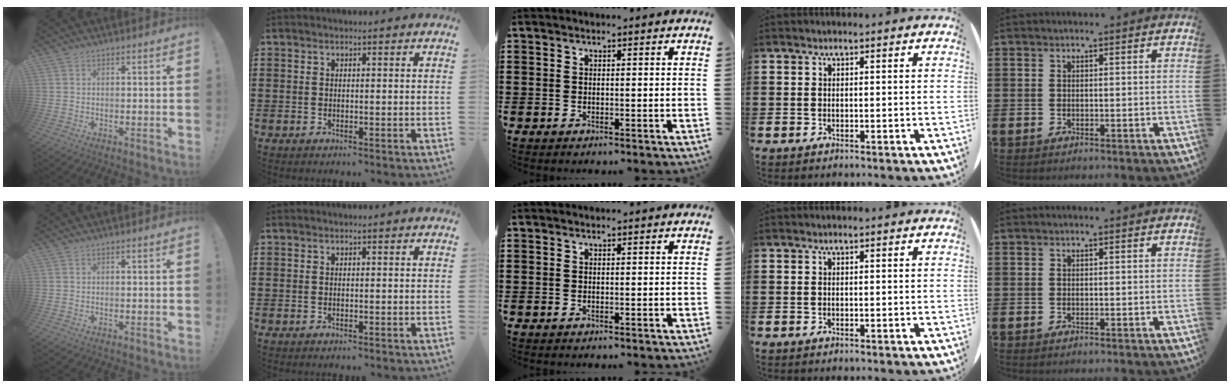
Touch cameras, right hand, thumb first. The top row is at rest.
{}